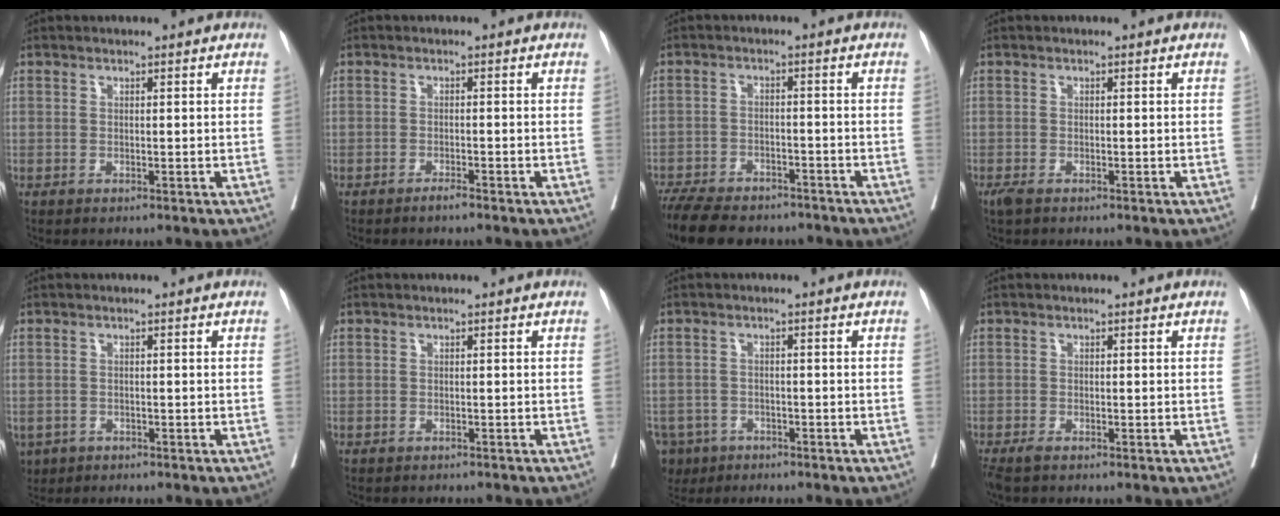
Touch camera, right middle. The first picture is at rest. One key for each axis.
{"total": 1.3, "fx": -1.1, "fy": 0.0, "fz": 0.6, "tx": -0.012, "ty": 0.000, "tz": -0.019}
{"total": 14.6, "fx": -12.3, "fy": 5.1, "fz": 6.1, "tx": -0.137, "ty": -0.009, "tz": -0.179}
{"total": 1.6, "fx": -1.1, "fy": 0.5, "fz": 1.0, "tx": -0.023, "ty": -0.006, "tz": -0.019}
{"total": 4.2, "fx": -2.5, "fy": 3.1, "fz": 1.2, "tx": -0.023, "ty": -0.001, "tz": -0.038}
{"total": 2.1, "fx": -1.9, "fy": 0.8, "fz": 0.2, "tx": -0.005, "ty": -0.001, "tz": -0.028}
{"total": 6.2, "fx": -4.2, "fy": 4.5, "fz": 1.0, "tx": -0.025, "ty": 0.001, "tz": -0.068}
{"total": 2.0, "fx": -1.5, "fy": 0.4, "fz": 1.1, "tx": -0.021, "ty": -0.008, "tz": -0.027}